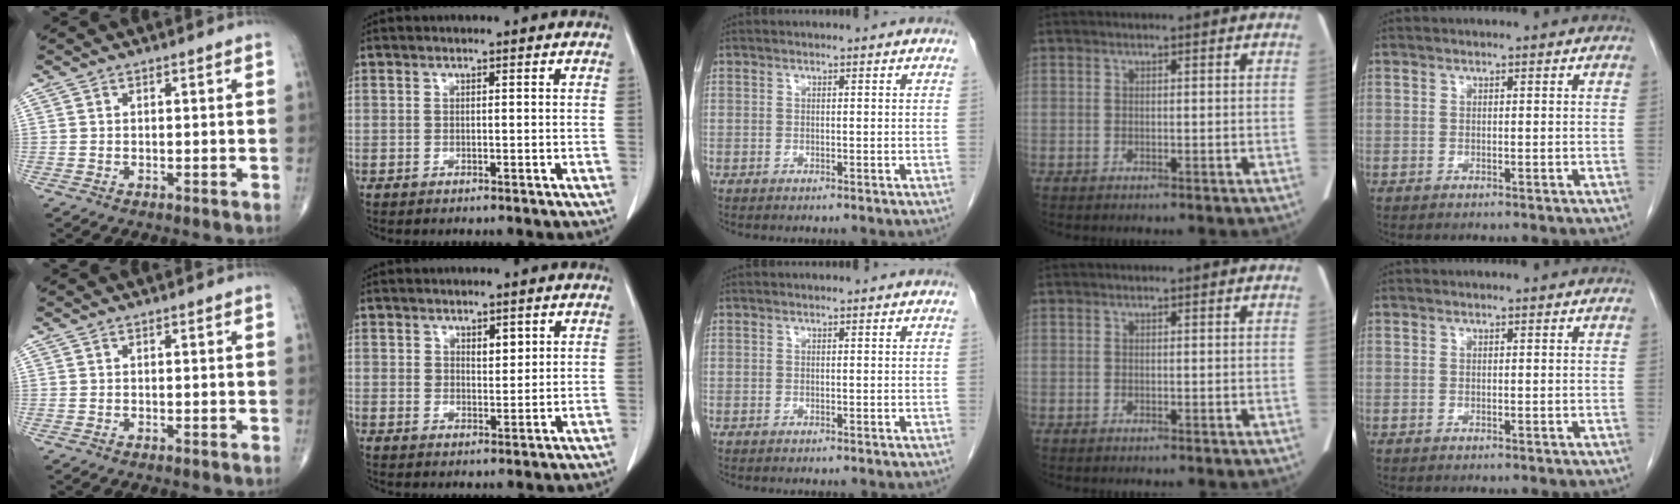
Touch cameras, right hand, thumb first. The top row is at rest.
{"index": {"total": 2.6, "force": [1.3, 1.5, 1.6], "torque": [-0.022, -0.003, 0.023]}}